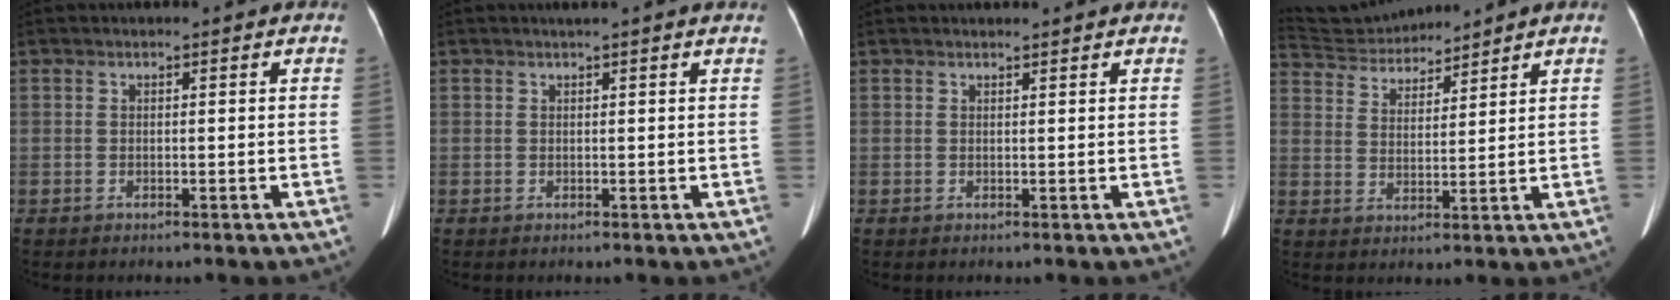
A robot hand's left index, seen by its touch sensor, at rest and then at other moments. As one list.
[{"total": 3.4, "force": [3.0, -0.3, 1.6], "torque": [-0.021, 0.017, 0.033]}, {"total": 2.8, "force": [2.8, 0.1, 0.6], "torque": [-0.010, 0.015, 0.033]}, {"total": 9.1, "force": [9.0, 0.6, 1.3], "torque": [-0.033, 0.026, 0.173]}]